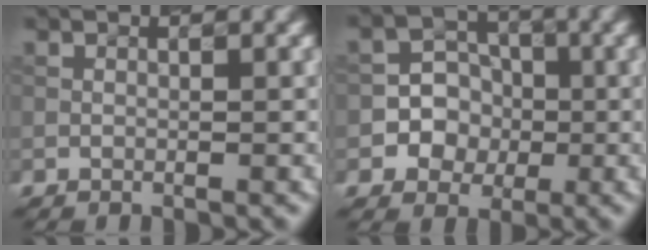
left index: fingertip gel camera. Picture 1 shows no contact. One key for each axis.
{"total": 4.5, "fx": -1.0, "fy": 4.2, "fz": 1.1, "tx": 0.006, "ty": 0.016, "tz": -0.033}